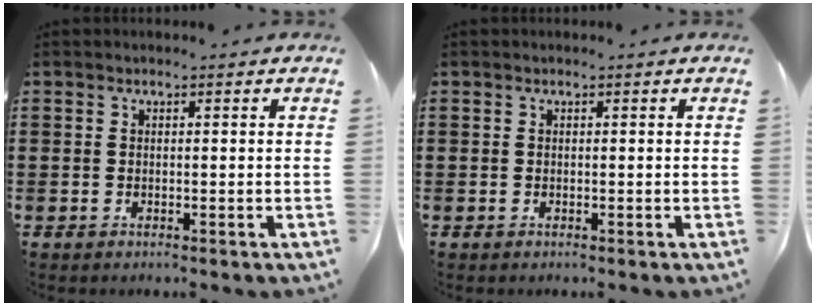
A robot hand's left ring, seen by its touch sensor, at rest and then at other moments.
{"total": 0.0}